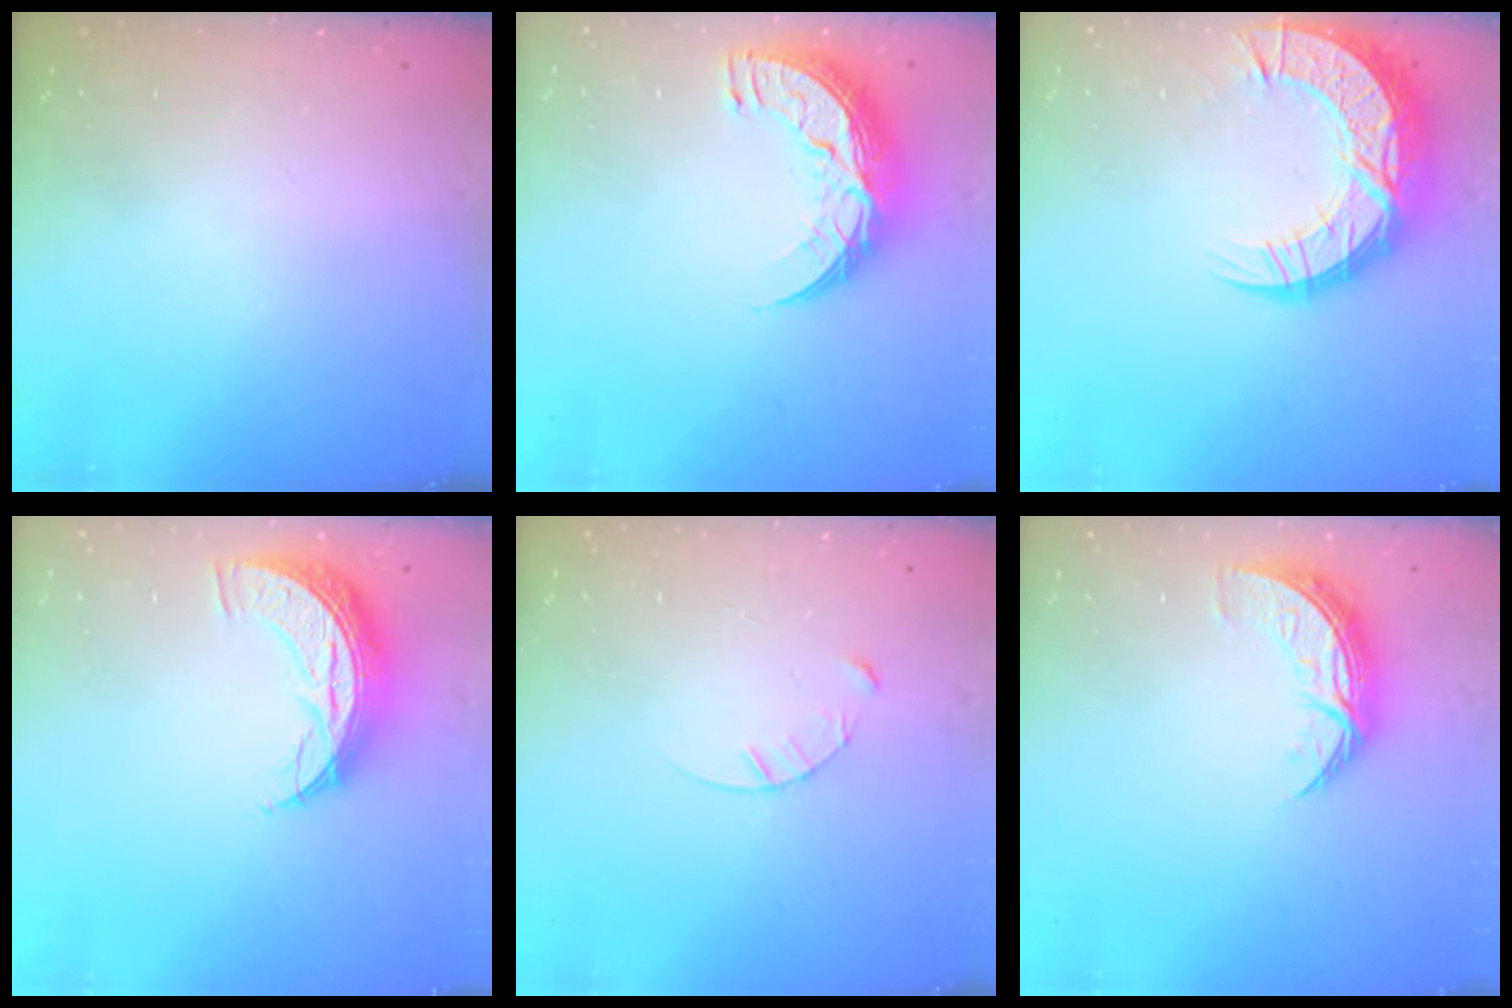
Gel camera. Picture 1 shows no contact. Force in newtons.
{"total": 11.9, "press": 11.9, "slide": 0.8}
{"total": 17.6, "press": 17.6, "slide": 1.4}
{"total": 10.1, "press": 10.1, "slide": 0.7}
{"total": 3.4, "press": 3.4, "slide": 0.3}
{"total": 8.7, "press": 8.7, "slide": 0.4}